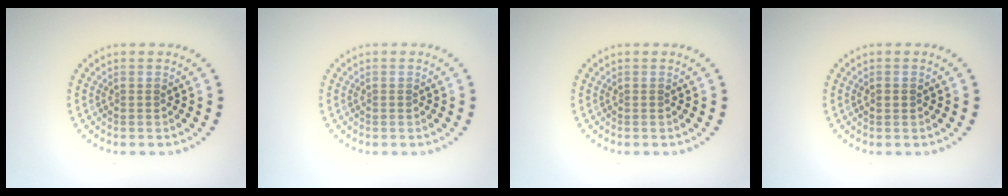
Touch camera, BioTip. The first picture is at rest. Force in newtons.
{"total": 0.0}
{"total": 0.0}
{"total": 0.9, "press": 0.9, "slide": 0.1}